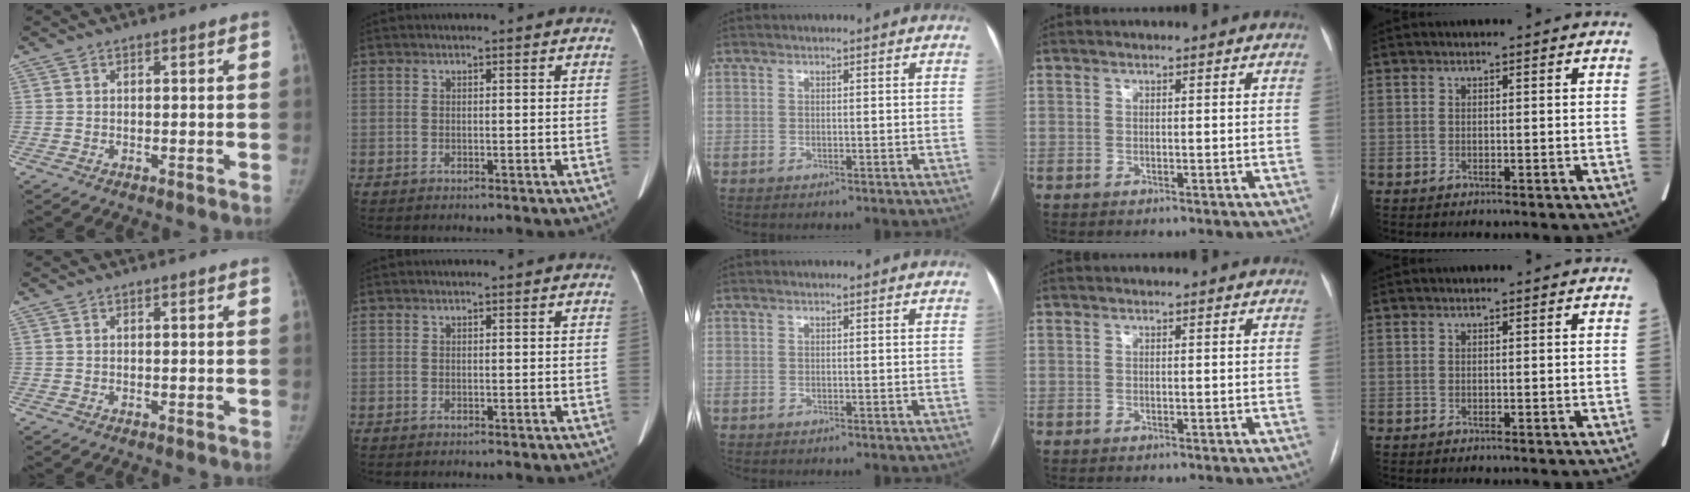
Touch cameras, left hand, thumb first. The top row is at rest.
{}